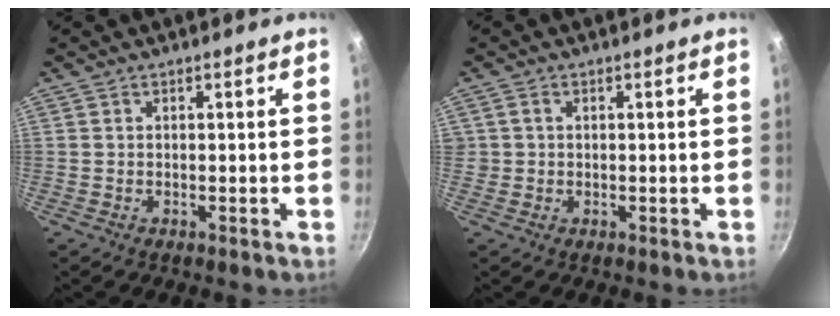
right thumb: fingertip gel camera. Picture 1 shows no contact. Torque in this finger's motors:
{"motor_torque": [0.89, 0.94, 1.05, 0.75, 0.69]}